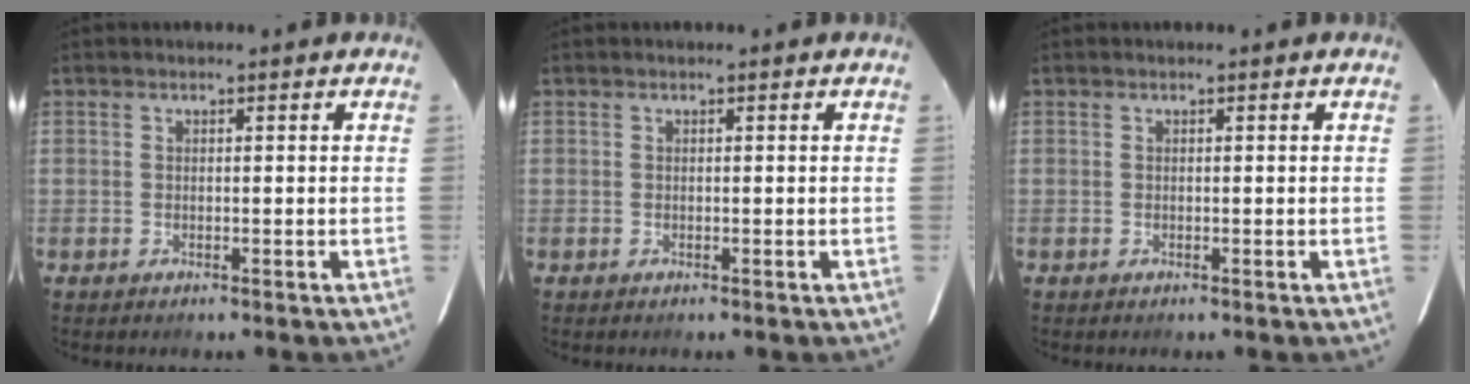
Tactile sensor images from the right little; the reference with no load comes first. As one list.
[{"total": 0.0}, {"total": 0.0}]